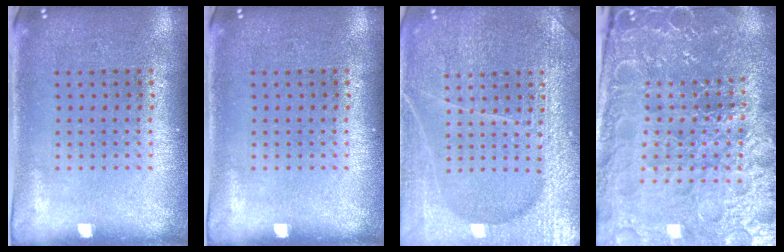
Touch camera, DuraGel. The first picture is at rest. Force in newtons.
{"total": 0.0}
{"total": 5.3, "press": 5.3, "slide": 0.6}
{"total": 4.9, "press": 4.7, "slide": 1.4}